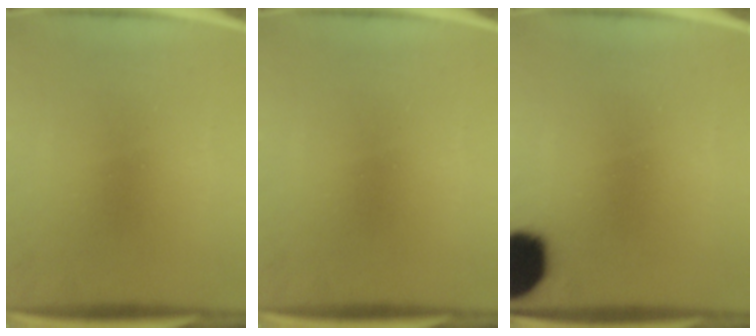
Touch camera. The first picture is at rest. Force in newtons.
{"total": 0.0}
{"total": 18.0}